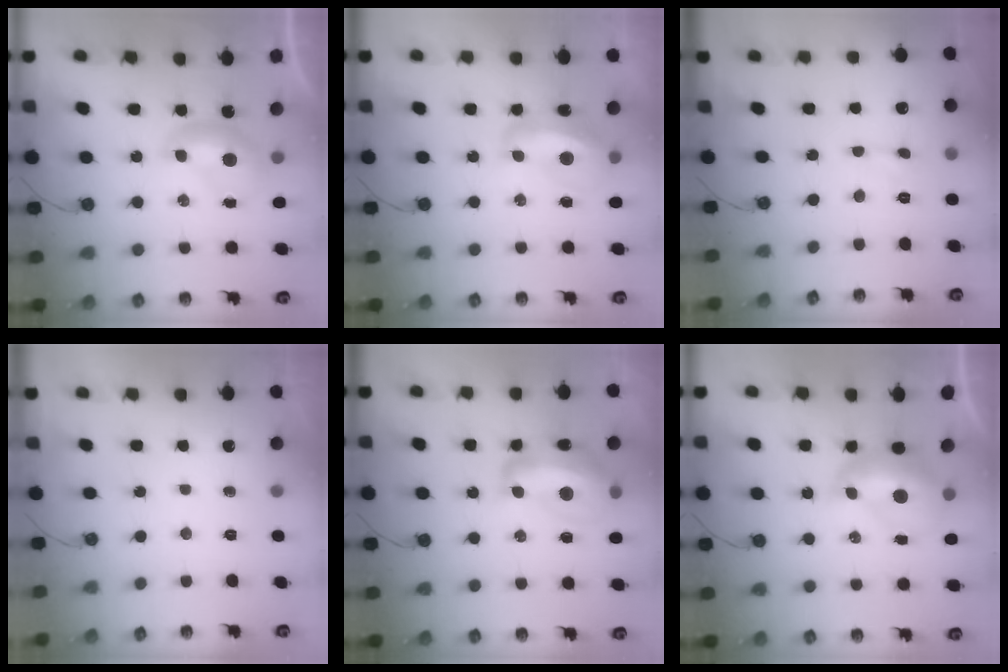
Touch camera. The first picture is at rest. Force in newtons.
{"total": 7.2, "press": 7.2, "slide": 0.8}
{"total": 1.3, "press": 1.2, "slide": 0.3}
{"total": 0.0}
{"total": 7.9, "press": 7.9, "slide": 1.1}
{"total": 2.8, "press": 2.7, "slide": 0.7}